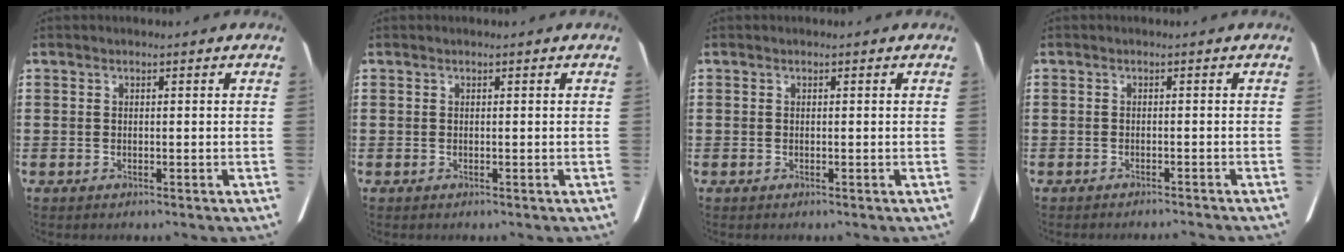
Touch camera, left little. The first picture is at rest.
{"total": 0.0}
{"total": 0.0}
{"total": 0.7, "force": [-0.6, -0.2, 0.2], "torque": [-0.003, -0.004, -0.012]}